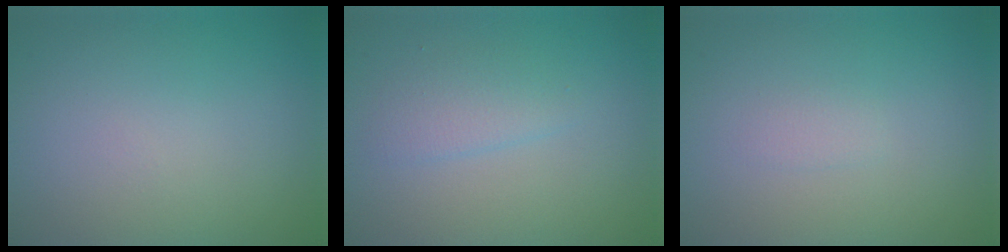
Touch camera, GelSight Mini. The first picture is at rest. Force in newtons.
{"total": 1.8, "press": 1.8, "slide": 0.1}
{"total": 0.7, "press": 0.6, "slide": 0.2}